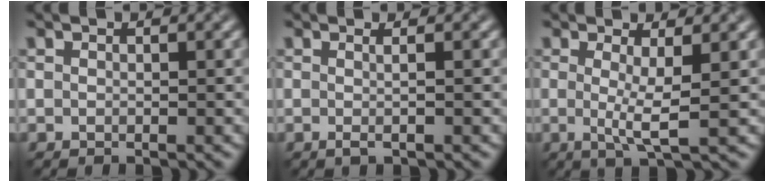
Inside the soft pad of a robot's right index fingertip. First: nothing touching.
{"total": 1.5, "force": [-0.1, 0.5, 1.4], "torque": [-0.018, 0.000, -0.006]}
{"total": 3.2, "force": [0.2, 0.5, 3.2], "torque": [-0.056, -0.014, 0.002]}